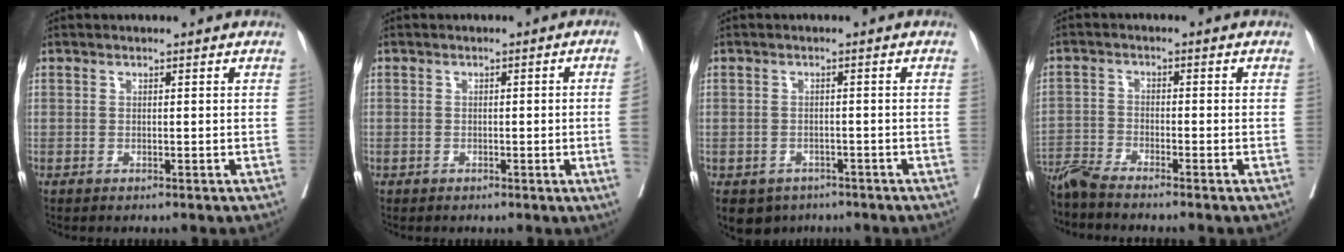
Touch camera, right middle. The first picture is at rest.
{"total": 3.2, "force": [-0.6, -0.3, 3.1], "torque": [-0.041, 0.004, -0.005]}
{"total": 5.7, "force": [-3.9, 4.0, 1.2], "torque": [-0.016, 0.001, -0.055]}
{"total": 4.7, "force": [-4.4, -0.7, 1.5], "torque": [-0.027, -0.018, -0.088]}